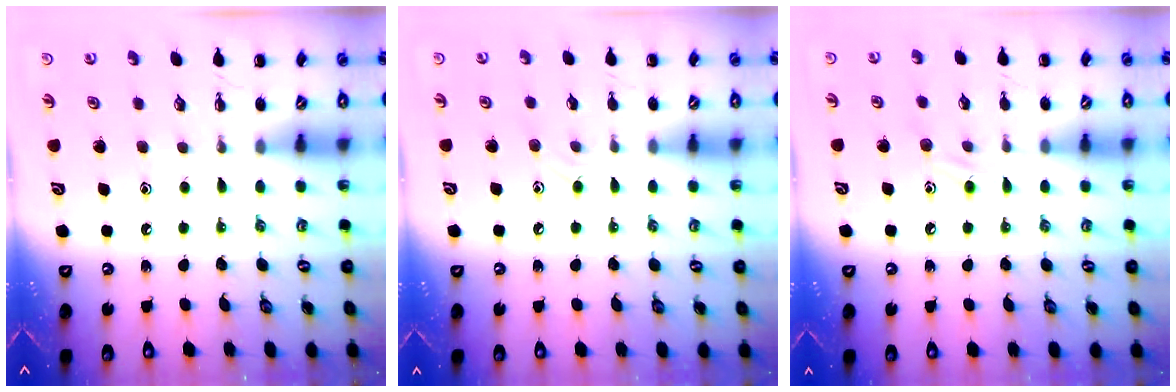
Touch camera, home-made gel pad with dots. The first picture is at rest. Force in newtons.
{"total": 6.2, "press": 5.9, "slide": 1.9}
{"total": 7.6, "press": 7.5, "slide": 1.4}